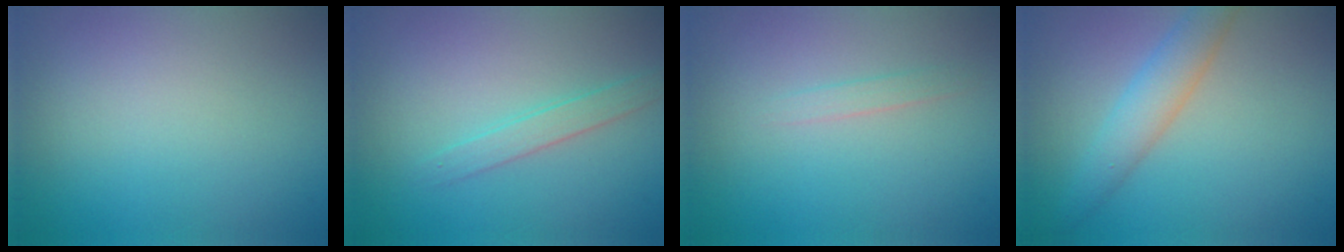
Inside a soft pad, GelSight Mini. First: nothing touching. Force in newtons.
{"total": 1.6, "press": 1.6, "slide": 0.2}
{"total": 0.9, "press": 0.9, "slide": 0.0}
{"total": 3.4, "press": 3.4, "slide": 0.1}